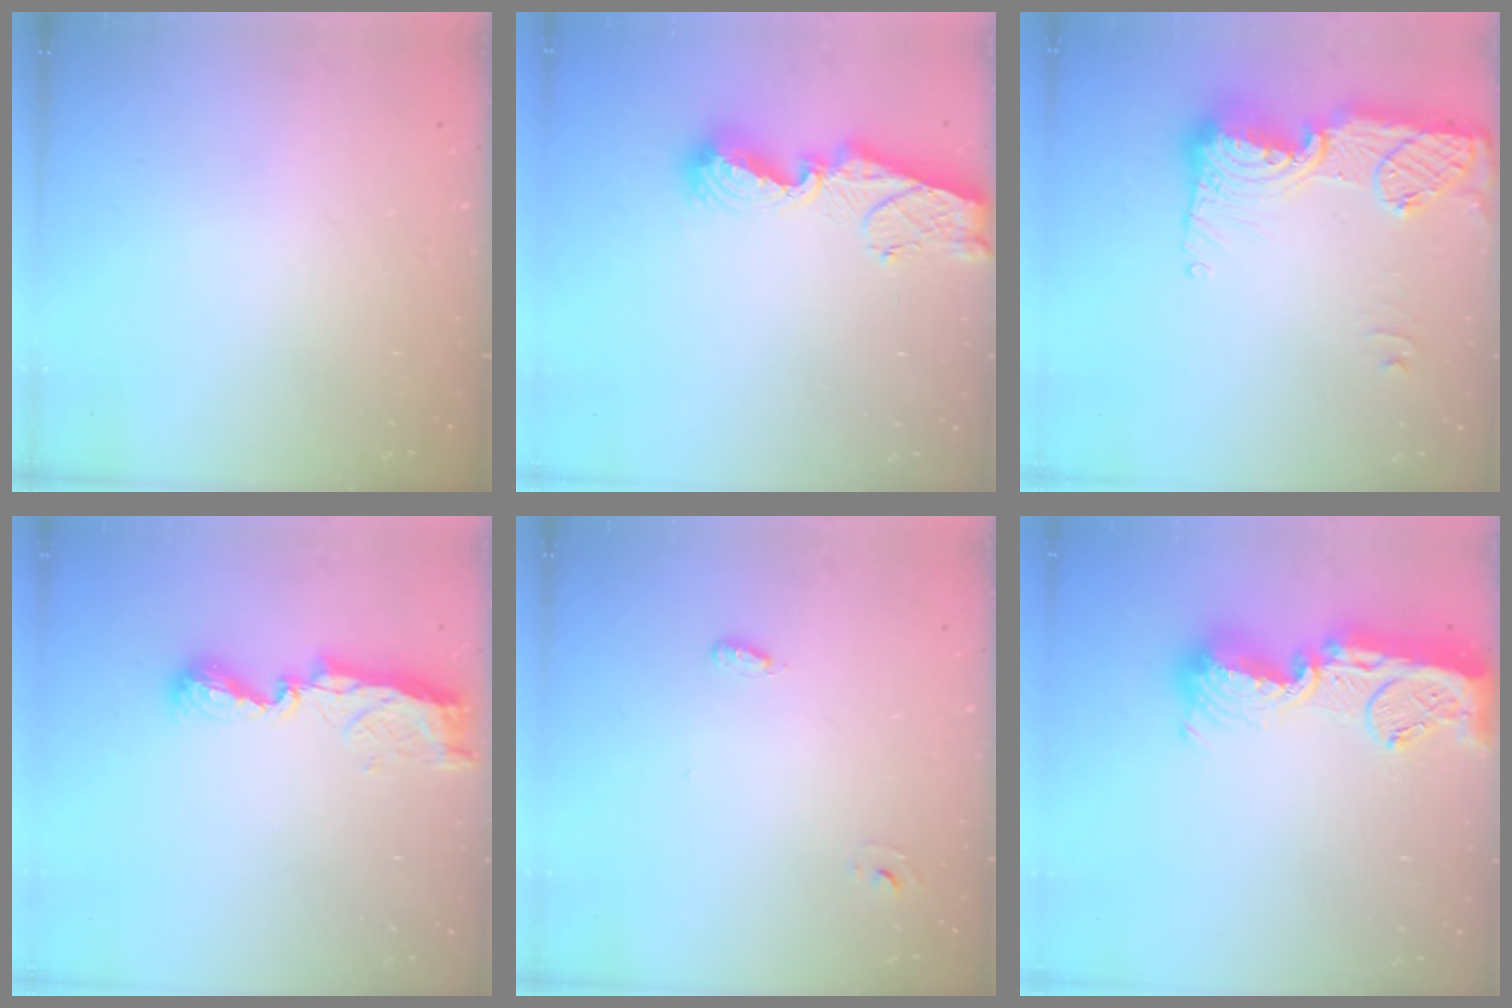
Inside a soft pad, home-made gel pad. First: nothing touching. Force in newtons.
{"total": 9.2, "press": 9.2, "slide": 1.1}
{"total": 16.5, "press": 16.5, "slide": 1.1}
{"total": 8.0, "press": 8.0, "slide": 0.1}
{"total": 2.6, "press": 2.5, "slide": 0.6}
{"total": 16.6, "press": 16.6, "slide": 1.4}